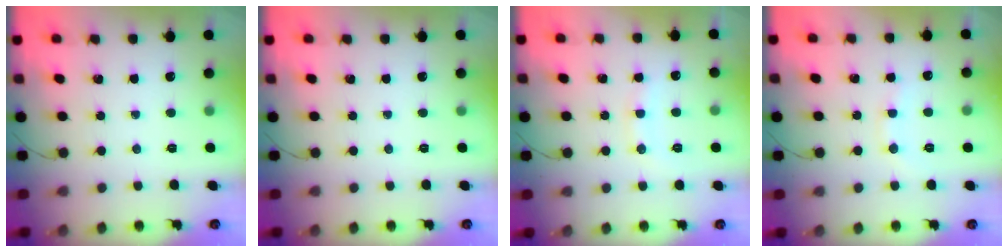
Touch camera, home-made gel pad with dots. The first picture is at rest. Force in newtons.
{"total": 0.0}
{"total": 8.8, "press": 8.7, "slide": 0.9}
{"total": 6.5, "press": 6.3, "slide": 1.5}